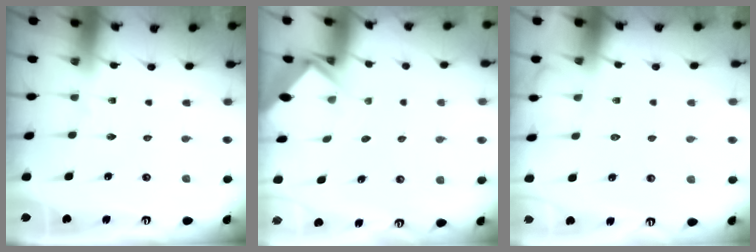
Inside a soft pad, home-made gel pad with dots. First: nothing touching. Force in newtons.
{"total": 2.7, "press": 2.7, "slide": 0.2}
{"total": 4.3, "press": 4.2, "slide": 0.6}